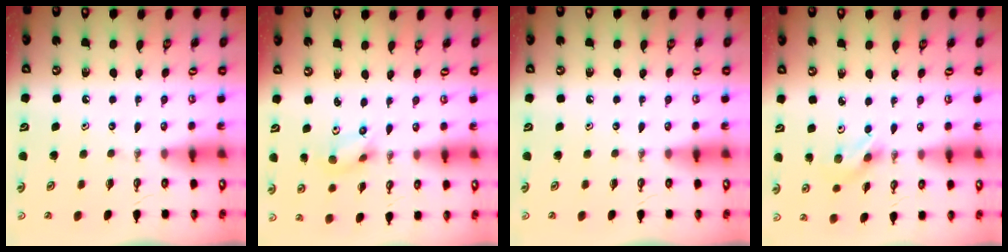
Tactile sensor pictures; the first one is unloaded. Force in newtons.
{"total": 2.9, "press": 1.1, "slide": 2.7}
{"total": 0.0}
{"total": 2.7, "press": 2.7, "slide": 0.3}